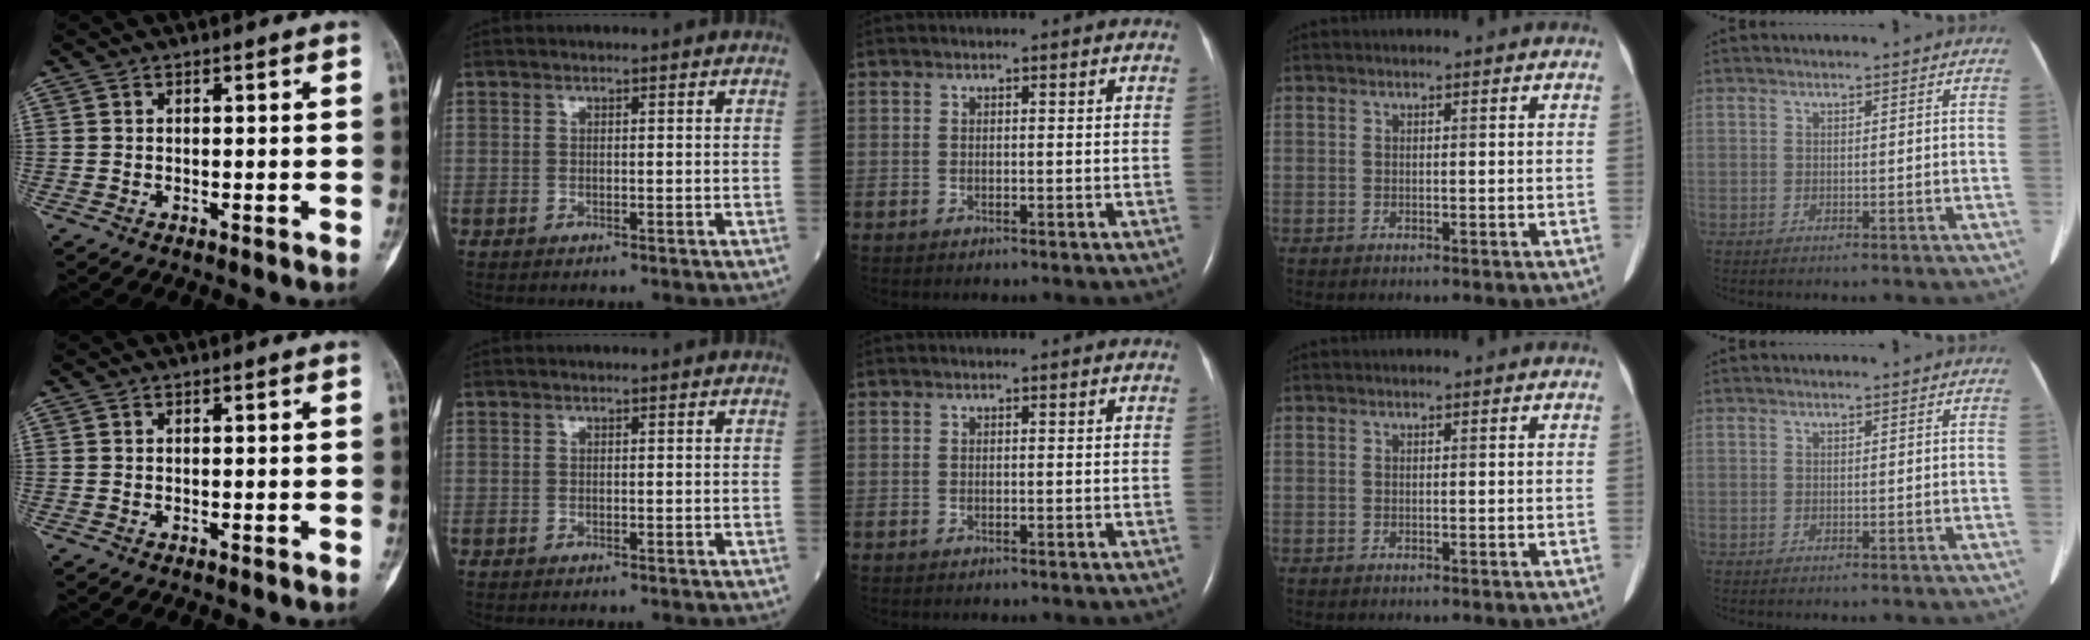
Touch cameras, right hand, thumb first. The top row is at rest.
{}